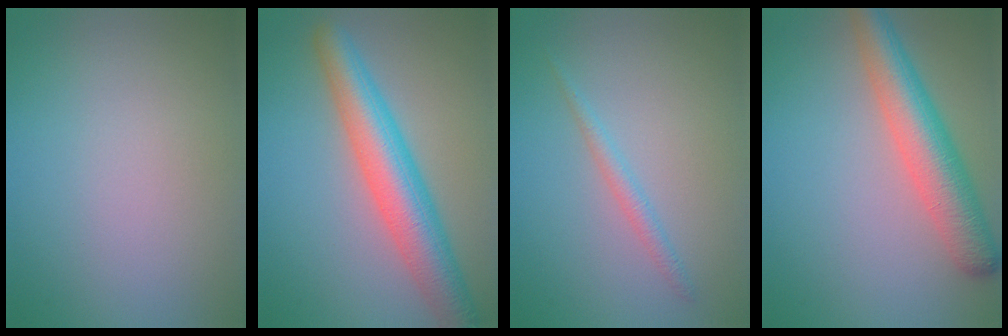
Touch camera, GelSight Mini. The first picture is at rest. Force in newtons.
{"total": 6.8, "press": 6.8, "slide": 0.4}
{"total": 1.4, "press": 1.4, "slide": 0.0}
{"total": 6.1, "press": 6.1, "slide": 0.3}